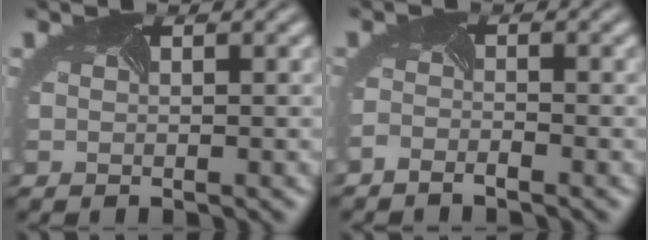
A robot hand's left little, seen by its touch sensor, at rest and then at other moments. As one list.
[{"total": 1.4, "force": [-1.3, 0.0, 0.3], "torque": [-0.014, -0.009, -0.031]}]